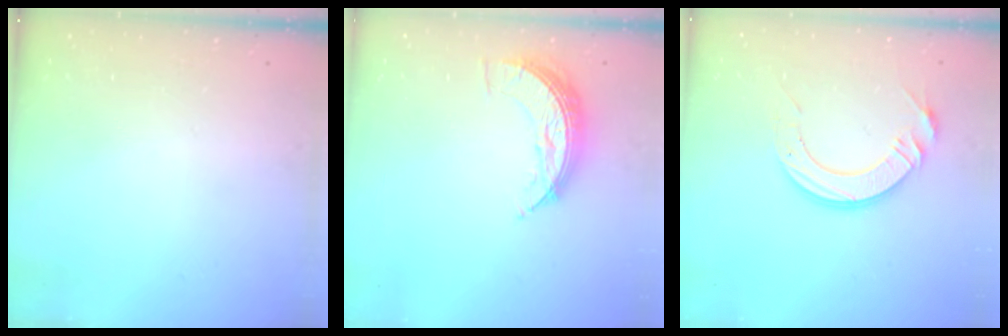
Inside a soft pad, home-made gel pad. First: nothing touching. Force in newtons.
{"total": 7.8, "press": 7.8, "slide": 0.3}
{"total": 12.8, "press": 12.7, "slide": 1.2}